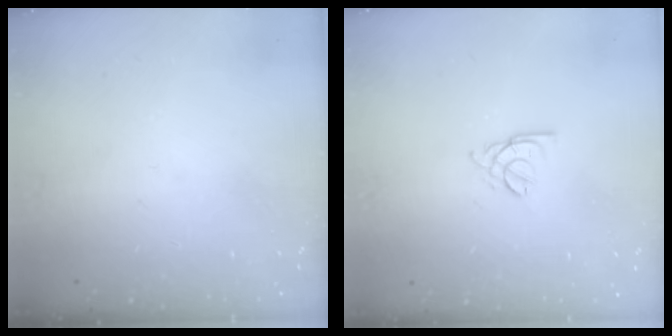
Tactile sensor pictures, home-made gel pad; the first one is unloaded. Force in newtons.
{"total": 1.6, "press": 1.5, "slide": 0.5}